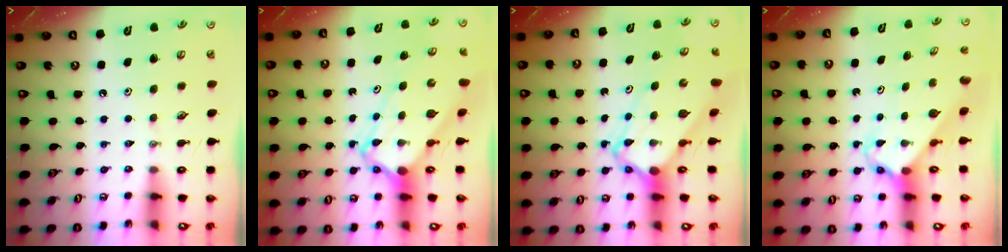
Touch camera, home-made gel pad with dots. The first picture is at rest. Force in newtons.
{"total": 6.9, "press": 6.8, "slide": 0.6}
{"total": 6.9, "press": 6.8, "slide": 0.6}
{"total": 2.5, "press": 2.5, "slide": 0.1}